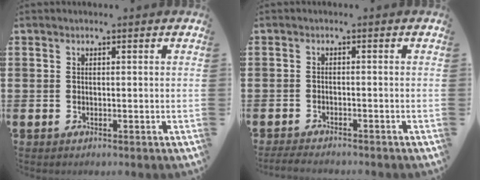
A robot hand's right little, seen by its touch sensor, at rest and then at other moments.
{"total": 1.1, "force": [-1.0, 0.0, 0.4], "torque": [-0.008, 0.006, -0.020]}